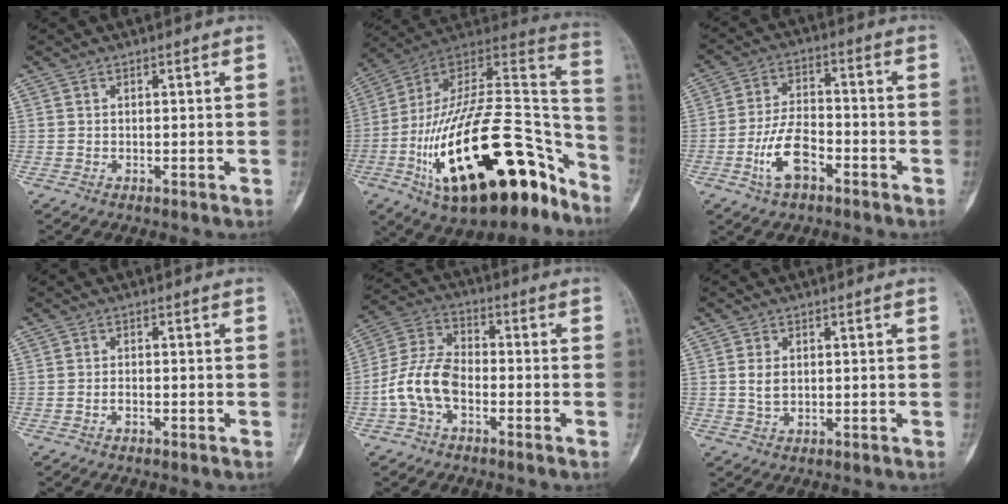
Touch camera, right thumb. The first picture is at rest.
{"total": 34.3, "force": [-16.9, 15.1, 25.8], "torque": [-0.375, 0.083, -0.270]}
{"total": 9.3, "force": [-4.2, 4.7, 6.8], "torque": [-0.127, 0.028, -0.079]}
{"total": 1.1, "force": [-0.6, 0.6, 0.7], "torque": [-0.015, 0.005, -0.012]}
{"total": 10.0, "force": [-3.2, 6.0, 7.3], "torque": [-0.151, 0.034, -0.070]}
{"total": 2.8, "force": [0.3, 1.9, 2.1], "torque": [-0.032, -0.001, 0.008]}